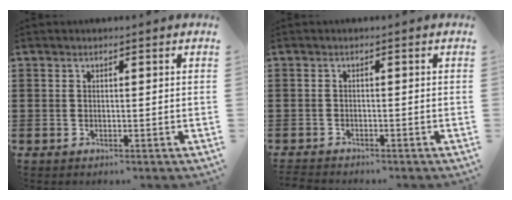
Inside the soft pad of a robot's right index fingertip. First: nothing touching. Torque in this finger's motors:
{"motor_torque": [-1.23, 0.91, -1.05, -0.21]}